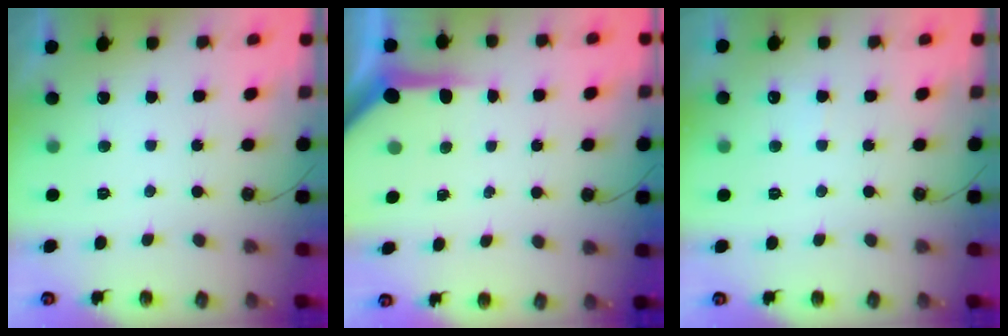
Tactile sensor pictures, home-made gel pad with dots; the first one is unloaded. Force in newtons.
{"total": 5.2, "press": 5.2, "slide": 0.2}
{"total": 3.9, "press": 3.9, "slide": 0.6}